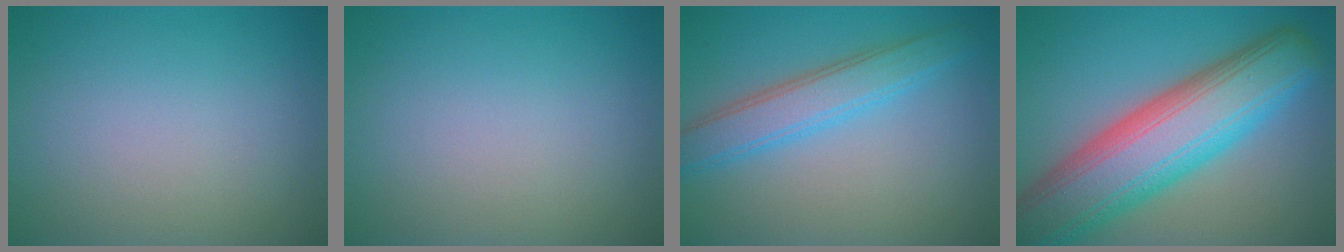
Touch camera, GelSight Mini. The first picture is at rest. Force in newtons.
{"total": 0.0}
{"total": 4.1, "press": 4.1, "slide": 0.2}
{"total": 12.1, "press": 12.1, "slide": 0.7}